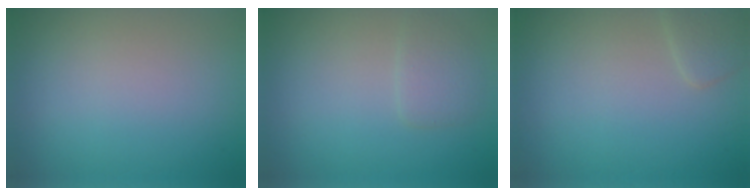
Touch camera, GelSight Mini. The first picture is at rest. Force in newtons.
{"total": 1.7, "press": 1.7, "slide": 0.1}
{"total": 1.4, "press": 1.4, "slide": 0.1}